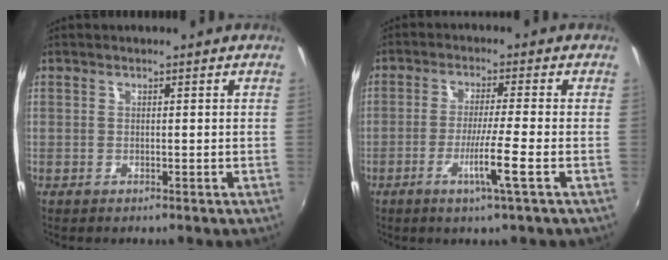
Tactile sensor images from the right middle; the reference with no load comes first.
{"total": 6.3, "force": [-2.6, -1.2, 5.7], "torque": [-0.108, -0.014, -0.049]}